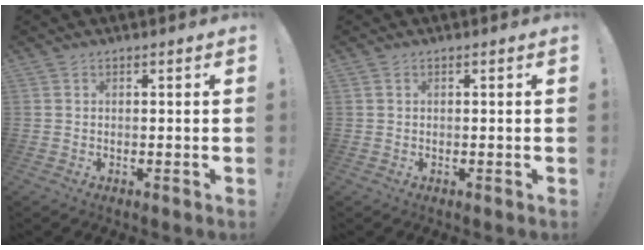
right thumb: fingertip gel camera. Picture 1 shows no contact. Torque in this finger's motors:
{"motor_torque": [0.02, -0.04, -0.08, 0.19, 0.00]}